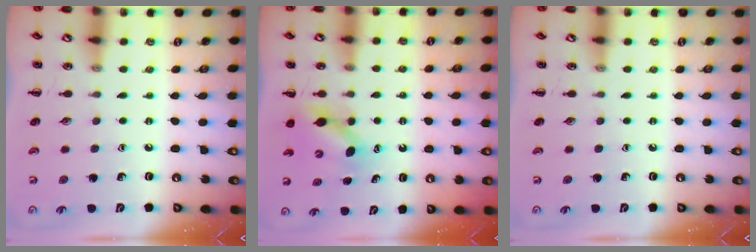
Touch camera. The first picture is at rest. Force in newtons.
{"total": 5.1, "press": 4.9, "slide": 1.1}
{"total": 0.0}